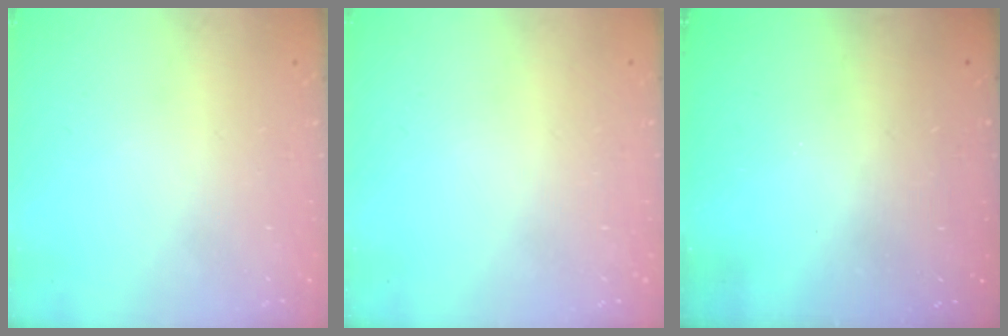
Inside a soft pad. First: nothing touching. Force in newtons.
{"total": 0.0}
{"total": 3.0, "press": 3.0, "slide": 0.1}